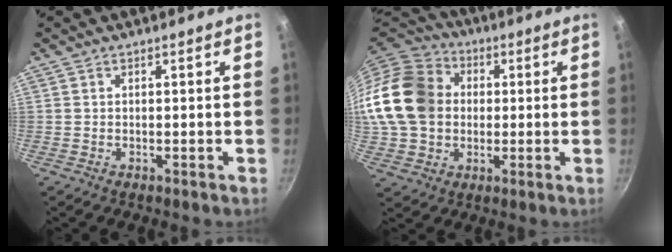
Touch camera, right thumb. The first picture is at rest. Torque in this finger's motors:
{"motor_torque": [1.96, 3.05, 1.04, -0.92, 0.27]}